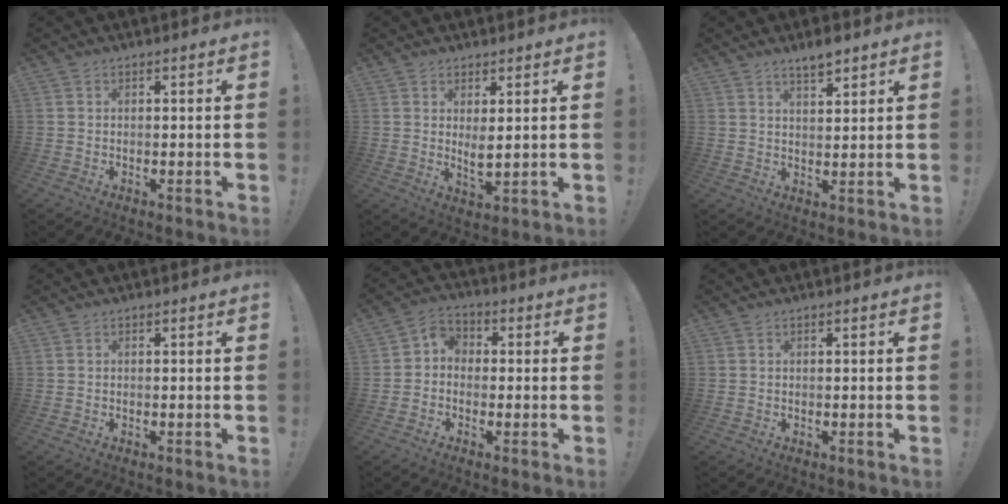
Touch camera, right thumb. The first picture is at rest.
{"total": 4.1, "force": [2.1, 1.4, 3.2], "torque": [-0.040, -0.023, 0.037]}
{"total": 5.4, "force": [4.3, 1.4, 3.0], "torque": [-0.050, -0.023, 0.077]}
{"total": 0.0}
{"total": 4.9, "force": [-1.6, 4.1, 2.1], "torque": [-0.042, 0.027, -0.025]}
{"total": 0.0}